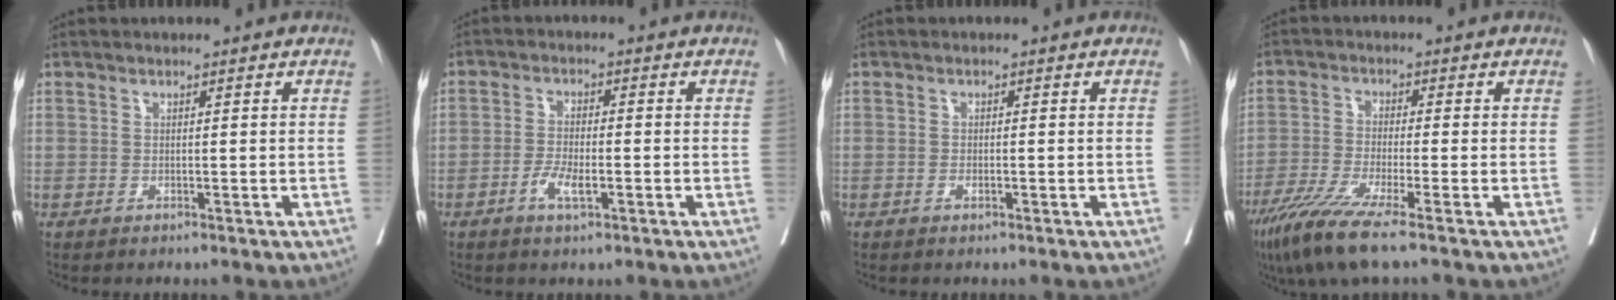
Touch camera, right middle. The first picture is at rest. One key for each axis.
{"total": 4.0, "fx": -1.8, "fy": 1.0, "fz": 3.4, "tx": -0.065, "ty": 0.001, "tz": -0.032}
{"total": 0.8, "fx": -0.4, "fy": 0.2, "fz": 0.7, "tx": -0.013, "ty": 0.001, "tz": -0.006}
{"total": 8.4, "fx": -5.8, "fy": -0.4, "fz": 6.1, "tx": -0.113, "ty": -0.025, "tz": -0.107}